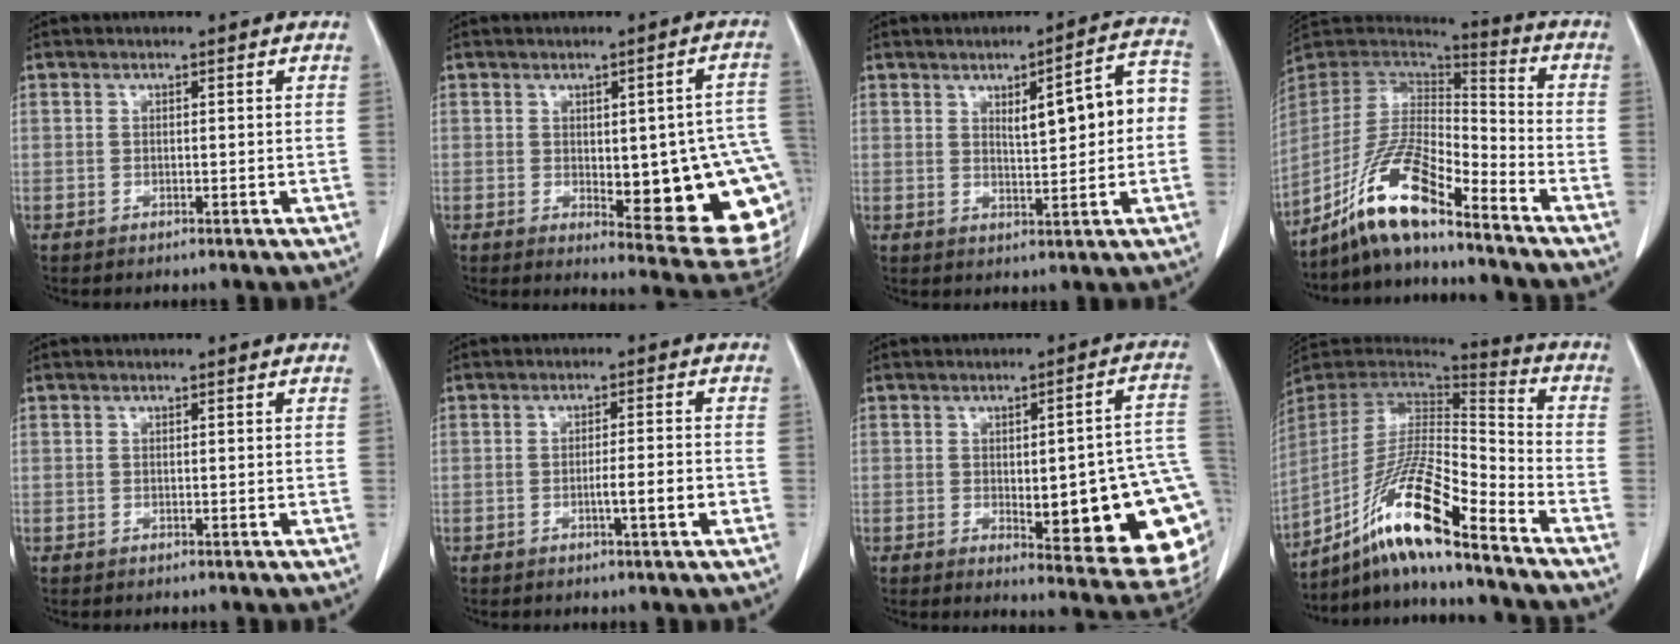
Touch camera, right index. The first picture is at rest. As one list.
[{"total": 18.7, "force": [-2.2, 4.9, 17.9], "torque": [-0.141, 0.011, -0.001]}, {"total": 8.5, "force": [0.8, 1.9, 8.3], "torque": [-0.111, 0.029, 0.016]}, {"total": 13.3, "force": [-9.7, 2.3, 8.8], "torque": [-0.174, 0.009, -0.180]}, {"total": 0.0}, {"total": 3.8, "force": [-1.3, -0.1, 3.6], "torque": [-0.054, -0.001, -0.020]}, {"total": 20.2, "force": [-2.5, 4.2, 19.6], "torque": [-0.163, 0.009, -0.011]}, {"total": 16.6, "force": [-11.3, 0.9, 12.0], "torque": [-0.233, 0.000, -0.205]}]